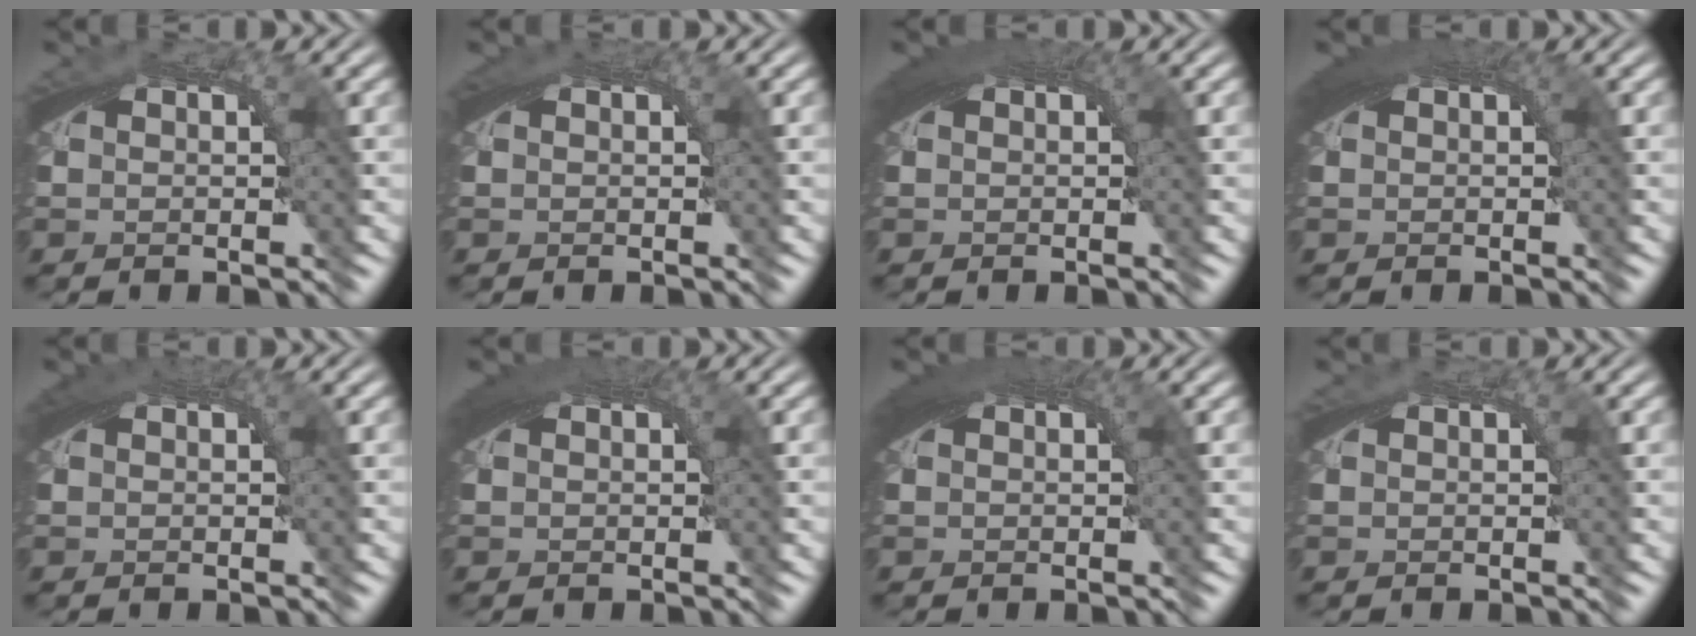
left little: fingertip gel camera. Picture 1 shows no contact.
{"total": 0.9, "force": [0.4, -0.1, 0.8], "torque": [-0.011, 0.003, 0.007]}
{"total": 2.6, "force": [1.0, 0.7, 2.3], "torque": [-0.029, 0.008, 0.013]}
{"total": 2.8, "force": [1.1, 0.8, 2.4], "torque": [-0.030, 0.009, 0.014]}
{"total": 1.5, "force": [0.6, 0.1, 1.3], "torque": [-0.017, 0.005, 0.010]}
{"total": 2.5, "force": [1.0, 0.6, 2.2], "torque": [-0.027, 0.008, 0.014]}
{"total": 2.8, "force": [1.0, 0.8, 2.4], "torque": [-0.030, 0.008, 0.014]}
{"total": 0.0}